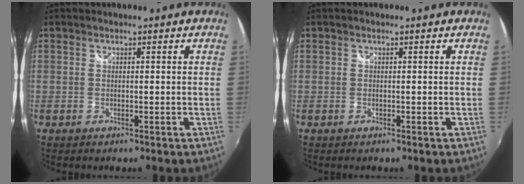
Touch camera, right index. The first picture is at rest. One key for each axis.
{"total": 0.0}